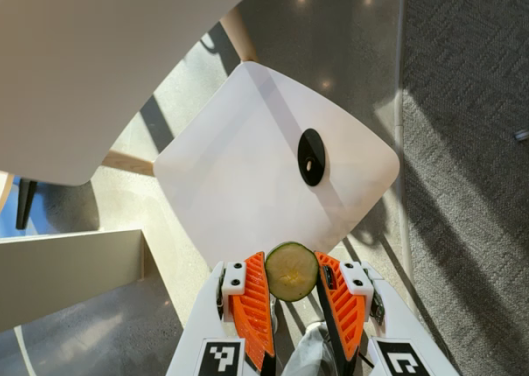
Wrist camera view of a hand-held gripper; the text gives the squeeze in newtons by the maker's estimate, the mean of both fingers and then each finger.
{"total": 8.2, "left": 7.9, "right": 8.6}